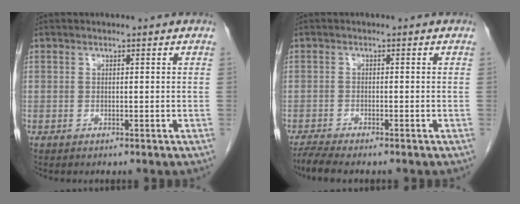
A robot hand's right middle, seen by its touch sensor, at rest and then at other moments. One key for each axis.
{"total": 3.9, "fx": -3.3, "fy": 0.2, "fz": 2.0, "tx": -0.039, "ty": -0.010, "tz": -0.055}